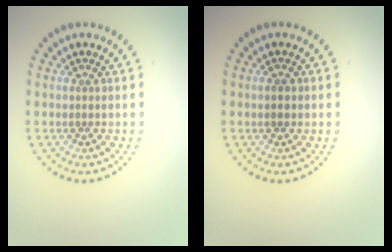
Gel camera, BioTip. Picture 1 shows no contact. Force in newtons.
{"total": 1.1, "press": 1.1, "slide": 0.2}